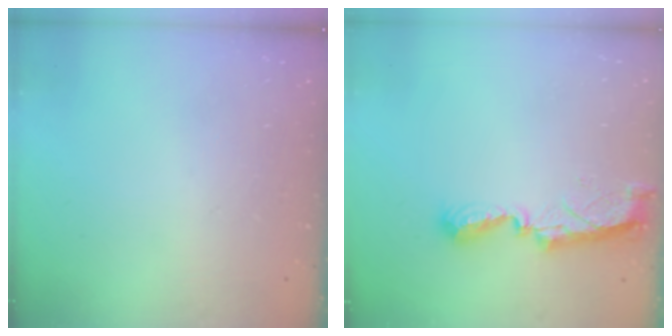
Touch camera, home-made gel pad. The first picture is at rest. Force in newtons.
{"total": 8.8, "press": 8.7, "slide": 0.4}